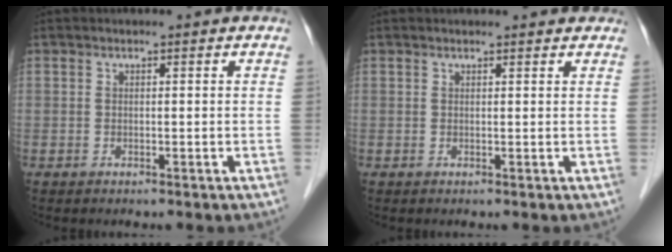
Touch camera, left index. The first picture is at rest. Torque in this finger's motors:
{"motor_torque": [0.31, -0.31, 0.21, 0.03]}